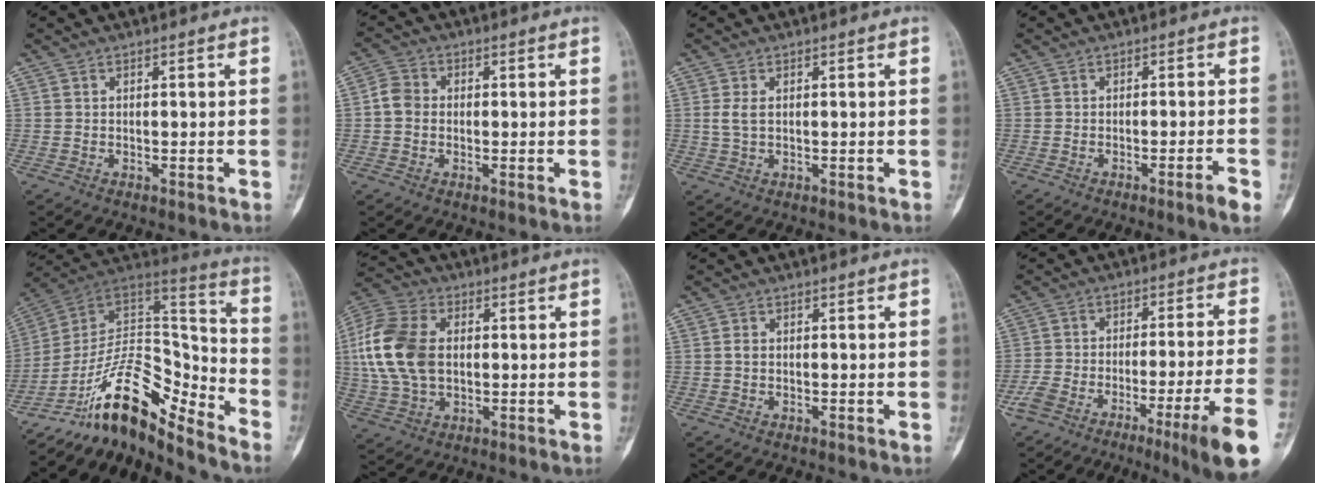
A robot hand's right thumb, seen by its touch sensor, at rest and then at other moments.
{"total": 4.1, "force": [-0.2, 3.5, 2.1], "torque": [-0.032, 0.011, -0.011]}
{"total": 2.4, "force": [0.4, 1.3, 2.0], "torque": [-0.052, 0.004, 0.010]}
{"total": 3.1, "force": [-1.8, -0.3, 2.5], "torque": [-0.045, 0.007, -0.030]}
{"total": 17.3, "force": [-13.3, 5.8, 9.3], "torque": [-0.123, 0.131, -0.235]}
{"total": 15.9, "force": [1.4, 10.5, 11.8], "torque": [-0.243, 0.014, 0.026]}
{"total": 1.0, "force": [0.0, 0.8, 0.6], "torque": [-0.010, 0.002, -0.001]}
{"total": 17.0, "force": [-9.3, 1.6, 14.2], "torque": [-0.218, 0.042, -0.145]}